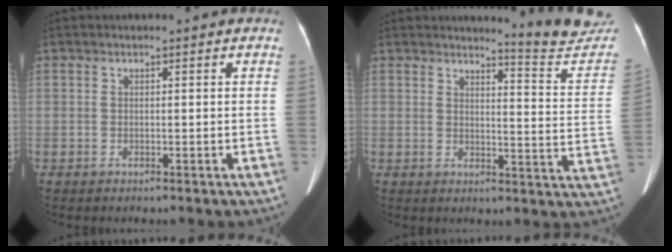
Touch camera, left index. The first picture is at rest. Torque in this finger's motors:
{"motor_torque": [0.69, -1.25, -0.01, 0.02]}